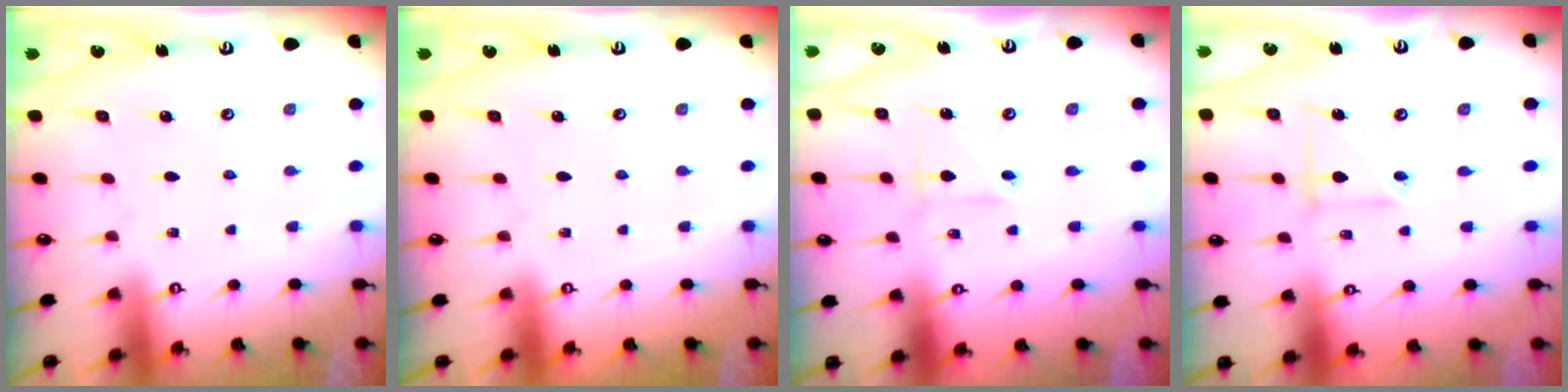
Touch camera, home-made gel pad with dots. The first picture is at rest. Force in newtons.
{"total": 0.0}
{"total": 2.1, "press": 2.0, "slide": 0.5}
{"total": 4.0, "press": 4.0, "slide": 0.4}